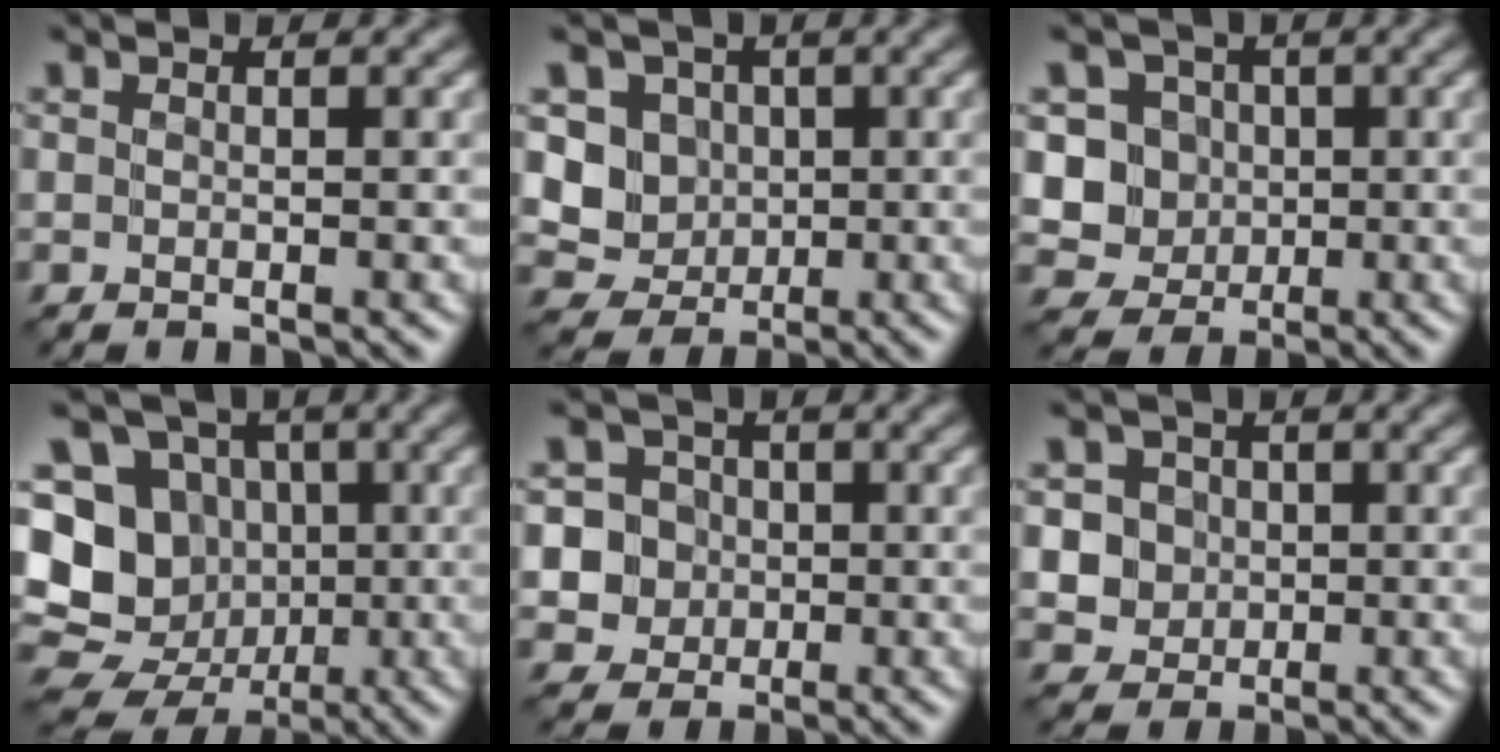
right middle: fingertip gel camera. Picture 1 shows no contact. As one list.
[{"total": 4.0, "force": [0.8, 3.8, 1.2], "torque": [-0.013, 0.002, 0.004]}, {"total": 5.6, "force": [0.5, 5.3, 1.6], "torque": [-0.015, 0.024, -0.002]}, {"total": 14.3, "force": [-1.1, 13.4, 4.8], "torque": [-0.128, 0.026, -0.042]}, {"total": 6.6, "force": [-0.1, 6.5, 1.3], "torque": [-0.015, 0.026, -0.012]}, {"total": 5.3, "force": [0.8, 5.0, 1.5], "torque": [-0.017, 0.032, -0.001]}]